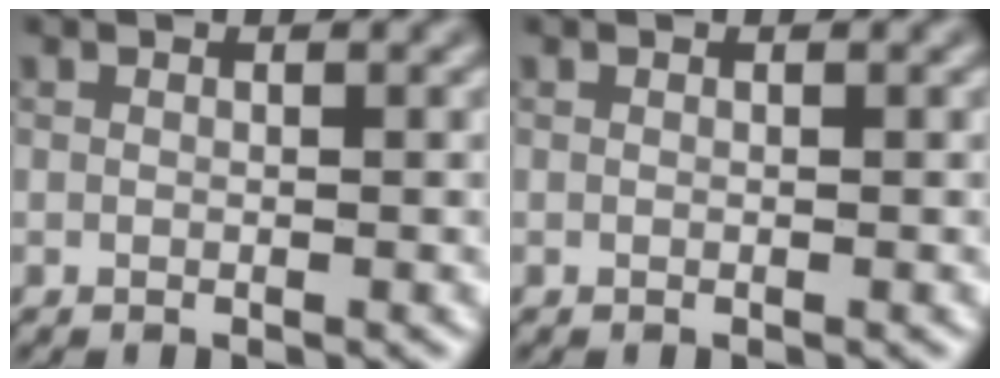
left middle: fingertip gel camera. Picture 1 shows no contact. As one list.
[{"total": 0.0}]